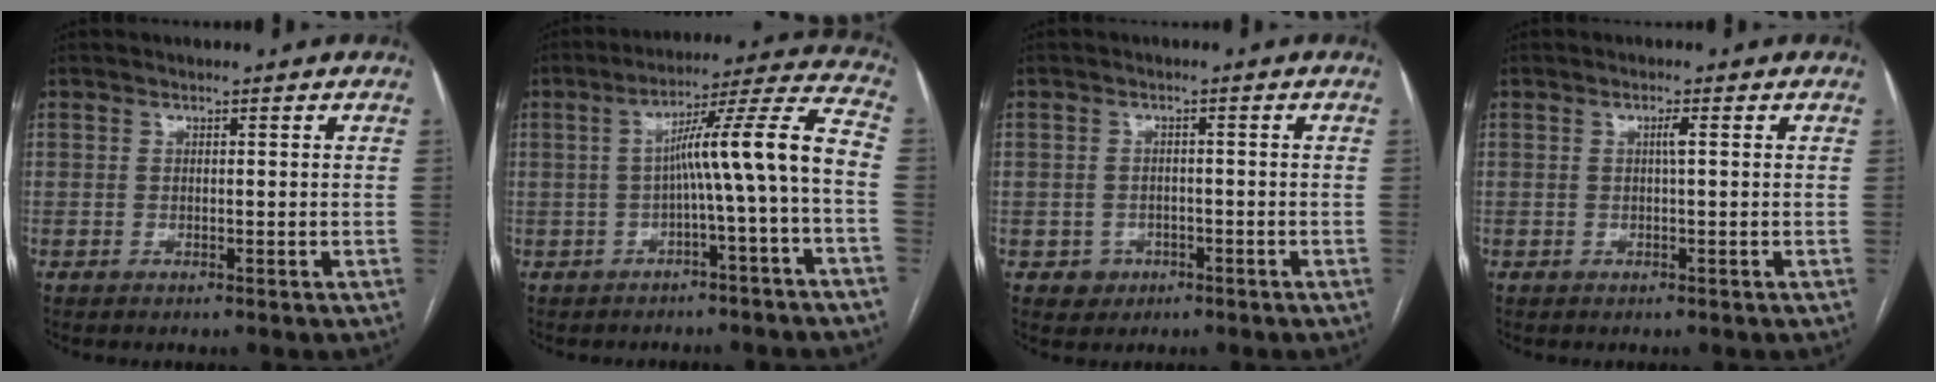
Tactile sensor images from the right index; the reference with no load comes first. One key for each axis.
{"total": 11.3, "fx": -2.0, "fy": -1.2, "fz": 11.1, "tx": -0.160, "ty": 0.034, "tz": -0.030}
{"total": 3.0, "fx": -1.3, "fy": 2.7, "fz": 0.3, "tx": 0.003, "ty": 0.012, "tz": -0.014}
{"total": 1.3, "fx": 0.2, "fy": -0.1, "fz": 1.2, "tx": -0.022, "ty": 0.002, "tz": 0.003}